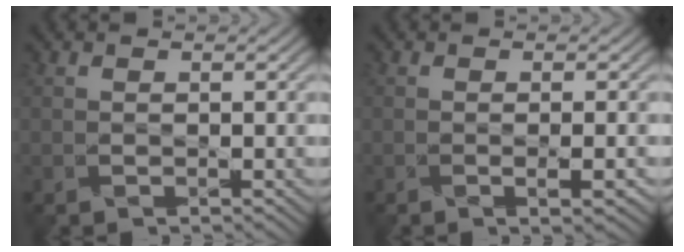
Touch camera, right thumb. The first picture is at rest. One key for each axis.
{"total": 2.6, "fx": -1.4, "fy": 0.3, "fz": 2.2, "tx": -0.034, "ty": -0.003, "tz": -0.016}